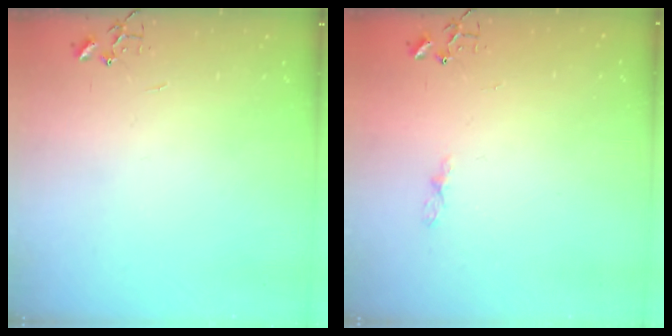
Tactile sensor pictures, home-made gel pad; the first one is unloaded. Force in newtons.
{"total": 3.4, "press": 3.4, "slide": 0.5}